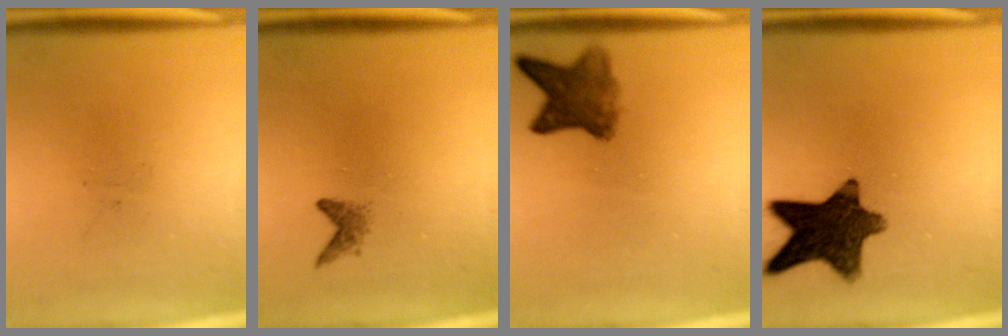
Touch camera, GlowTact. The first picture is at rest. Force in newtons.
{"total": 1.2}
{"total": 5.8}
{"total": 12.3}